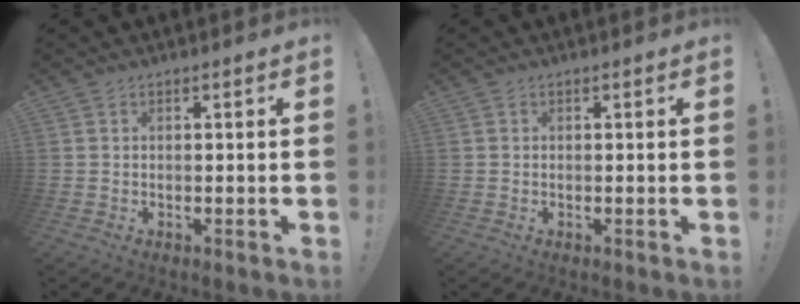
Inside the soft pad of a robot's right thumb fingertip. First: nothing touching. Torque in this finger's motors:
{"motor_torque": [0.37, 0.18, 0.01, -0.14, 0.00]}